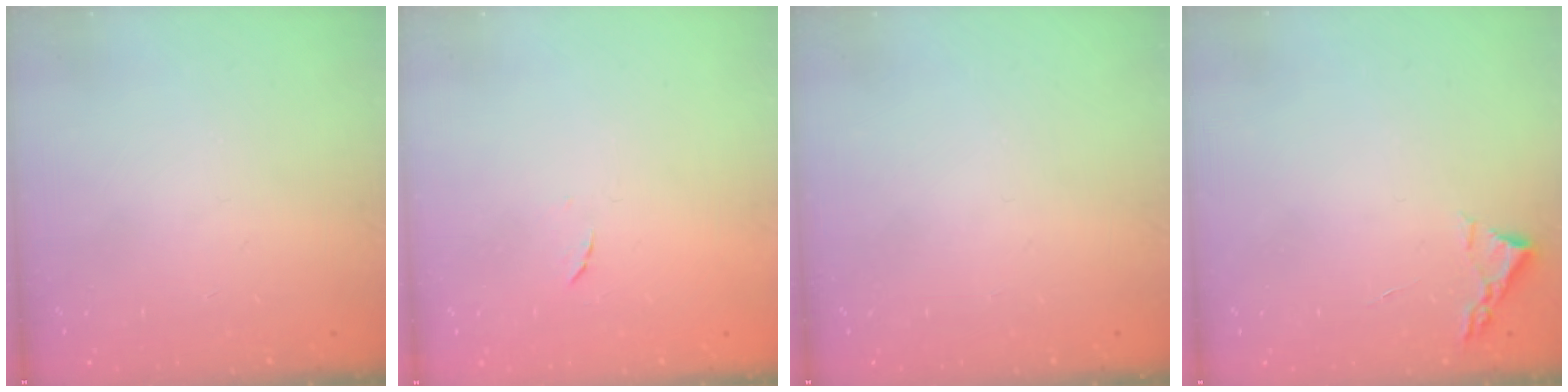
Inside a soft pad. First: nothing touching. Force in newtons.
{"total": 4.8, "press": 4.8, "slide": 0.5}
{"total": 0.0}
{"total": 2.4, "press": 2.3, "slide": 0.3}